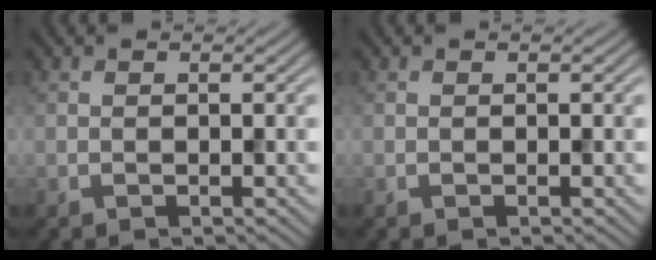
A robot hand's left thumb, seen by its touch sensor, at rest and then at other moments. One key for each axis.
{"total": 0.0}